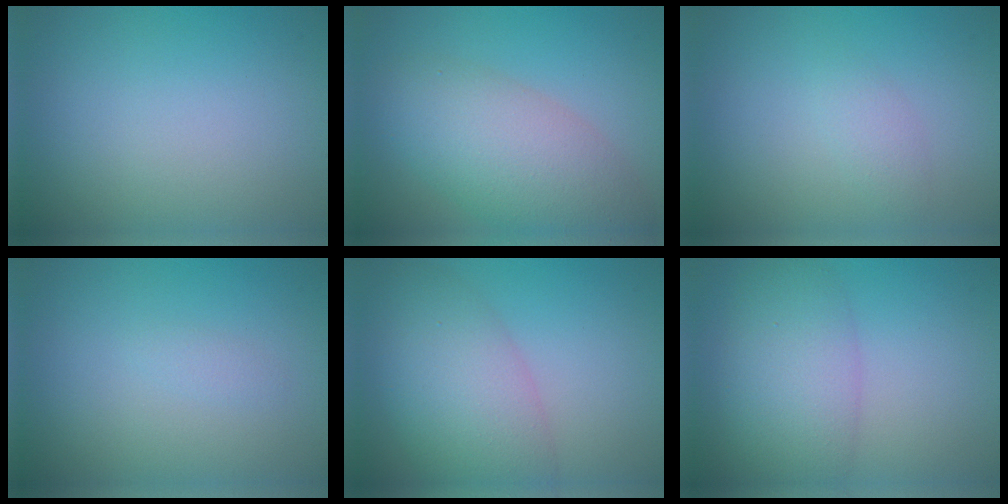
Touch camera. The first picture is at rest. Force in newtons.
{"total": 6.9, "press": 6.9, "slide": 0.4}
{"total": 1.2, "press": 1.2, "slide": 0.1}
{"total": 0.6, "press": 0.6, "slide": 0.0}
{"total": 6.8, "press": 6.7, "slide": 0.5}
{"total": 6.0, "press": 6.0, "slide": 0.2}